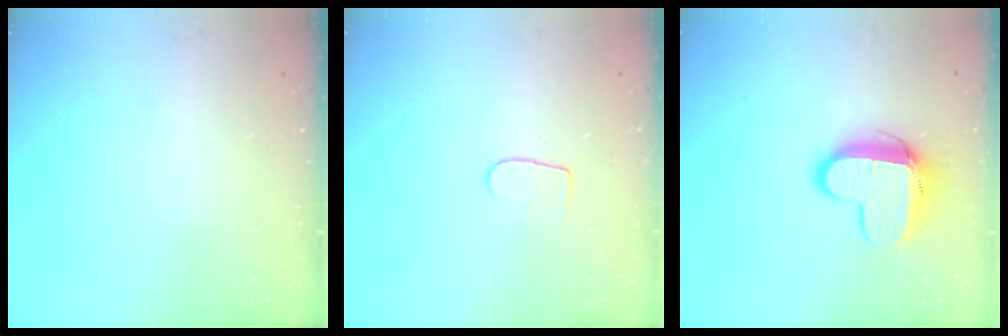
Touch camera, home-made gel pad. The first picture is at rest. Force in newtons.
{"total": 4.3, "press": 4.3, "slide": 0.5}
{"total": 11.2, "press": 11.2, "slide": 1.1}